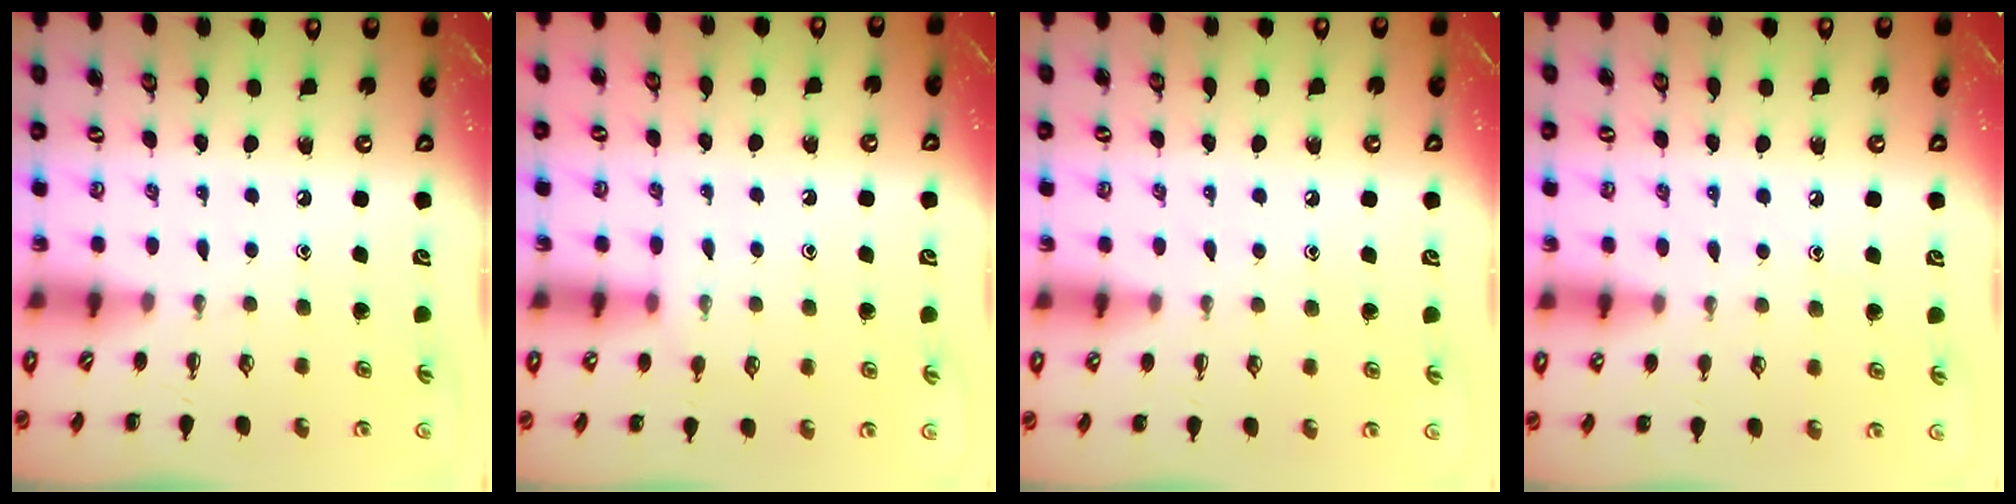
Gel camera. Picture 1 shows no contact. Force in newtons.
{"total": 4.9, "press": 4.8, "slide": 1.2}
{"total": 6.5, "press": 6.2, "slide": 2.0}
{"total": 6.7, "press": 6.3, "slide": 2.1}